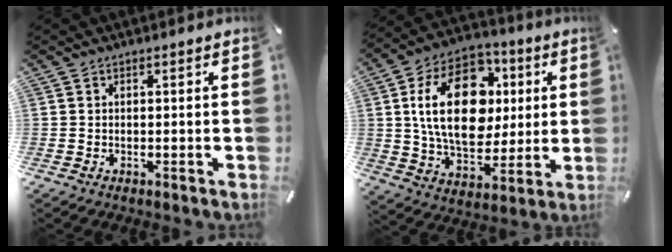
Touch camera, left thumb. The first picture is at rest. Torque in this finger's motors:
{"motor_torque": [0.88, 0.83, 1.51, -1.26, 0.68]}